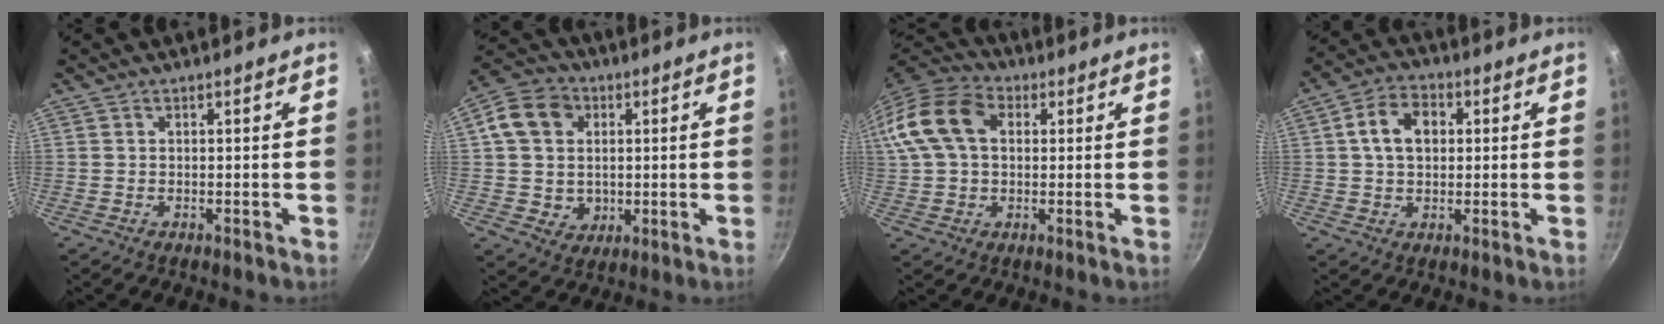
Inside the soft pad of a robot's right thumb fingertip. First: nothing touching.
{"total": 12.9, "force": [2.3, 11.4, 5.6], "torque": [-0.066, 0.005, 0.043]}
{"total": 15.8, "force": [3.4, 10.9, 10.8], "torque": [-0.208, 0.032, 0.047]}
{"total": 8.5, "force": [1.5, 6.1, 5.8], "torque": [-0.080, 0.015, 0.016]}